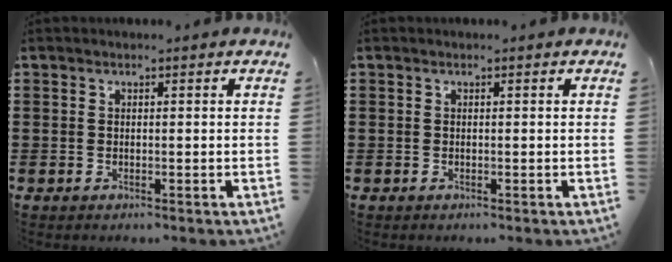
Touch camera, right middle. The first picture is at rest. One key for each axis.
{"total": 0.0}